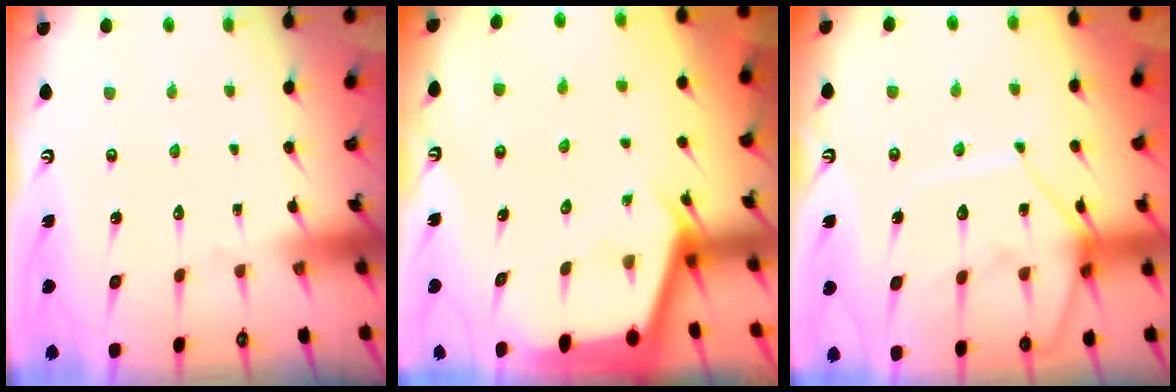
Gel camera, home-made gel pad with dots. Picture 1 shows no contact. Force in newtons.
{"total": 2.3, "press": 2.2, "slide": 0.3}
{"total": 12.2, "press": 12.2, "slide": 0.9}